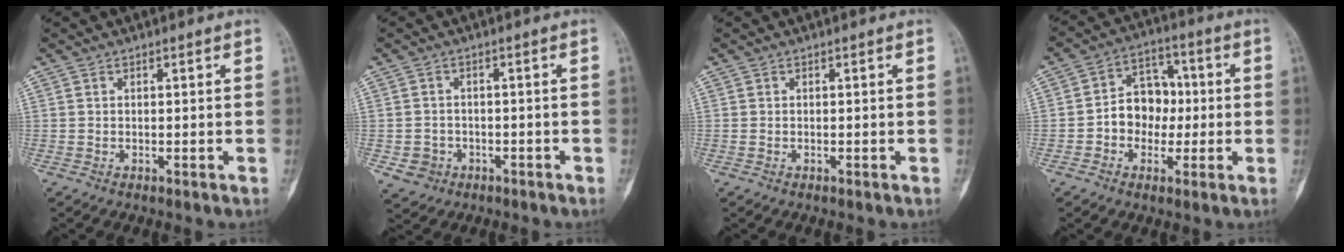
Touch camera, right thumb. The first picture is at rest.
{"total": 4.0, "force": [-1.4, 3.6, 0.8], "torque": [0.001, 0.012, -0.018]}
{"total": 0.0}
{"total": 9.6, "force": [-0.7, 7.8, 5.6], "torque": [-0.045, 0.033, -0.021]}